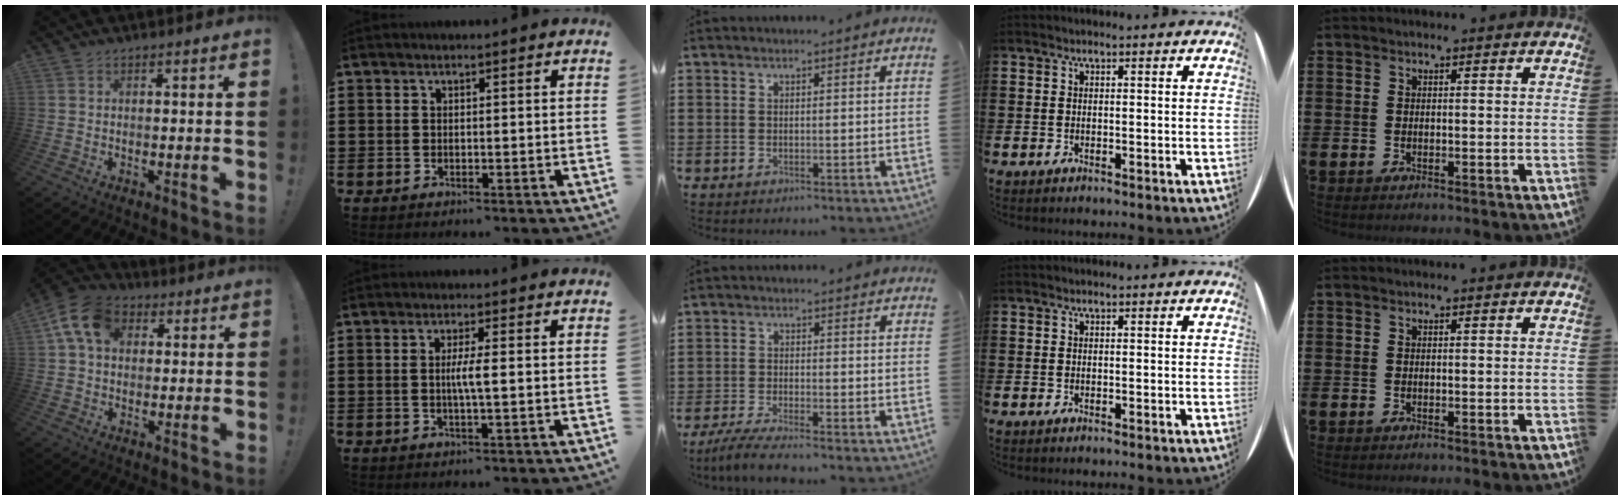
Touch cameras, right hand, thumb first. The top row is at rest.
{"thumb": {"total": 12.4, "force": [3.7, 8.9, 7.8], "torque": [-0.141, 0.006, 0.074]}, "index": {"total": 3.0, "force": [-0.1, -0.1, 3.0], "torque": [-0.055, -0.006, -0.006]}, "middle": {"total": 3.9, "force": [-3.6, 0.1, 1.7], "torque": [-0.042, -0.010, -0.073]}}